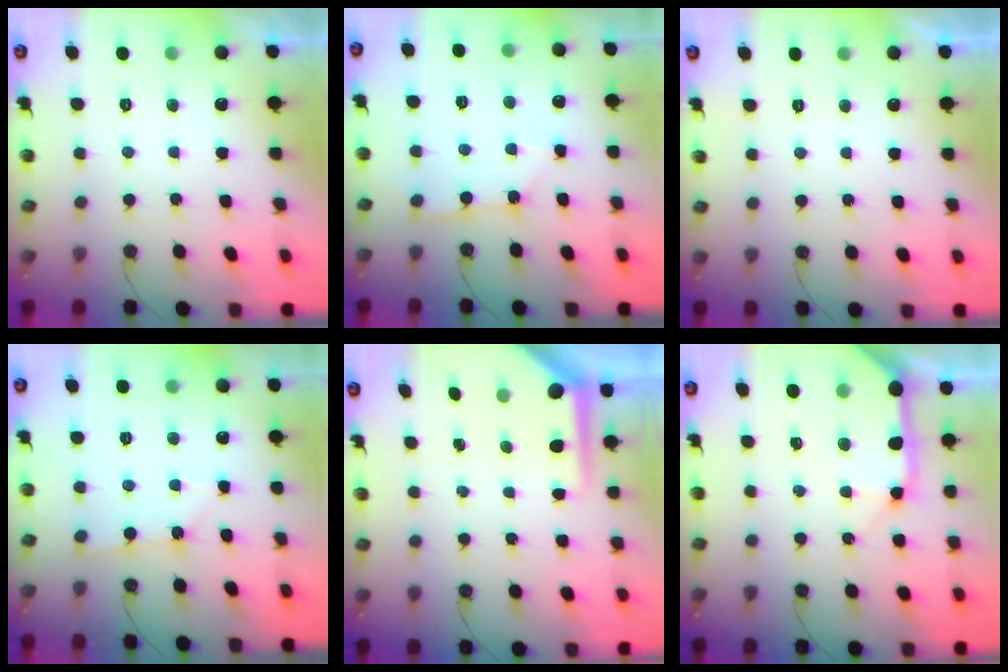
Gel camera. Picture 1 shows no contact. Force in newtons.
{"total": 4.8, "press": 4.8, "slide": 0.4}
{"total": 0.0}
{"total": 1.3, "press": 1.3, "slide": 0.1}
{"total": 8.1, "press": 8.1, "slide": 0.9}
{"total": 14.6, "press": 14.4, "slide": 2.4}